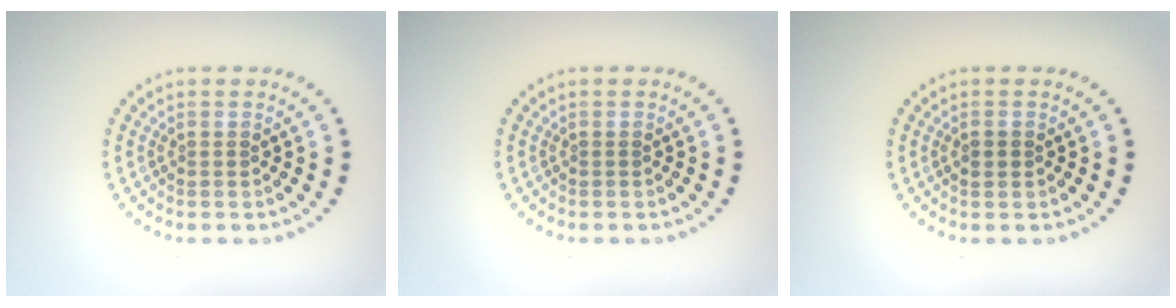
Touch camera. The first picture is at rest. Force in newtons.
{"total": 0.0}
{"total": 0.7, "press": 0.7, "slide": 0.1}